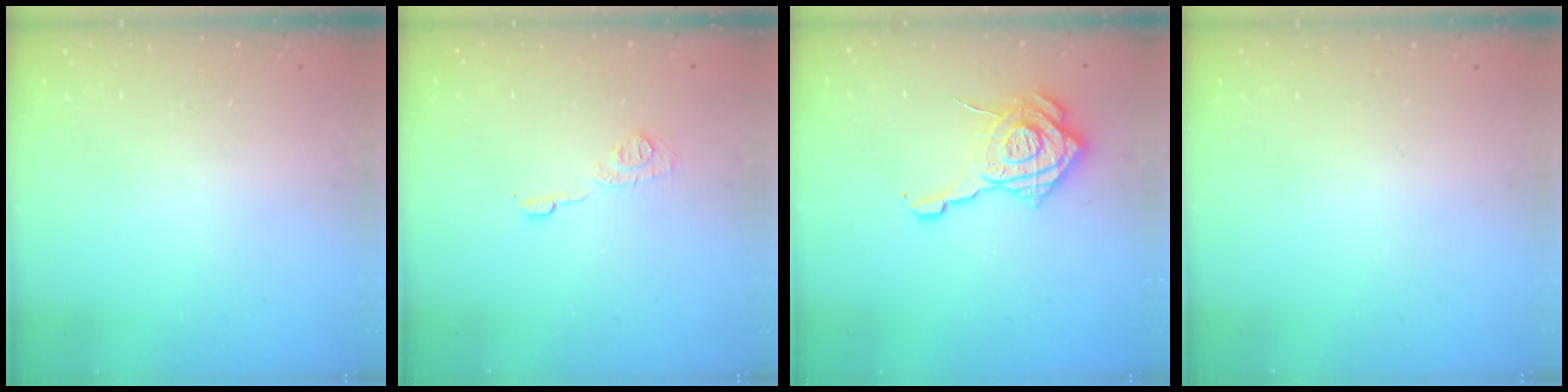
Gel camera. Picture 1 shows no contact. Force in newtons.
{"total": 6.0, "press": 6.0, "slide": 0.2}
{"total": 16.6, "press": 16.6, "slide": 1.5}
{"total": 0.0}